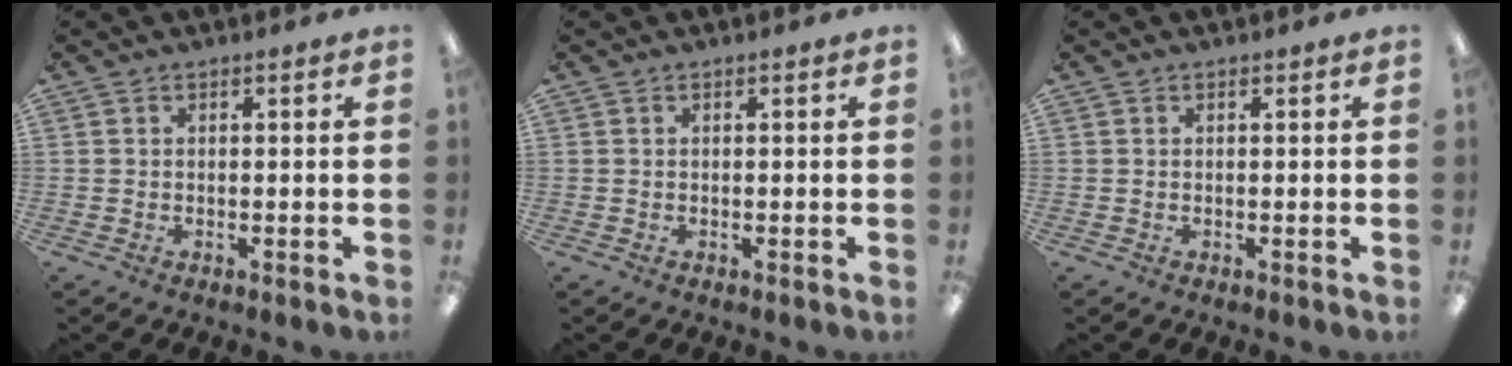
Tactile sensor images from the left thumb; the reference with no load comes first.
{"total": 0.0}
{"total": 0.0}